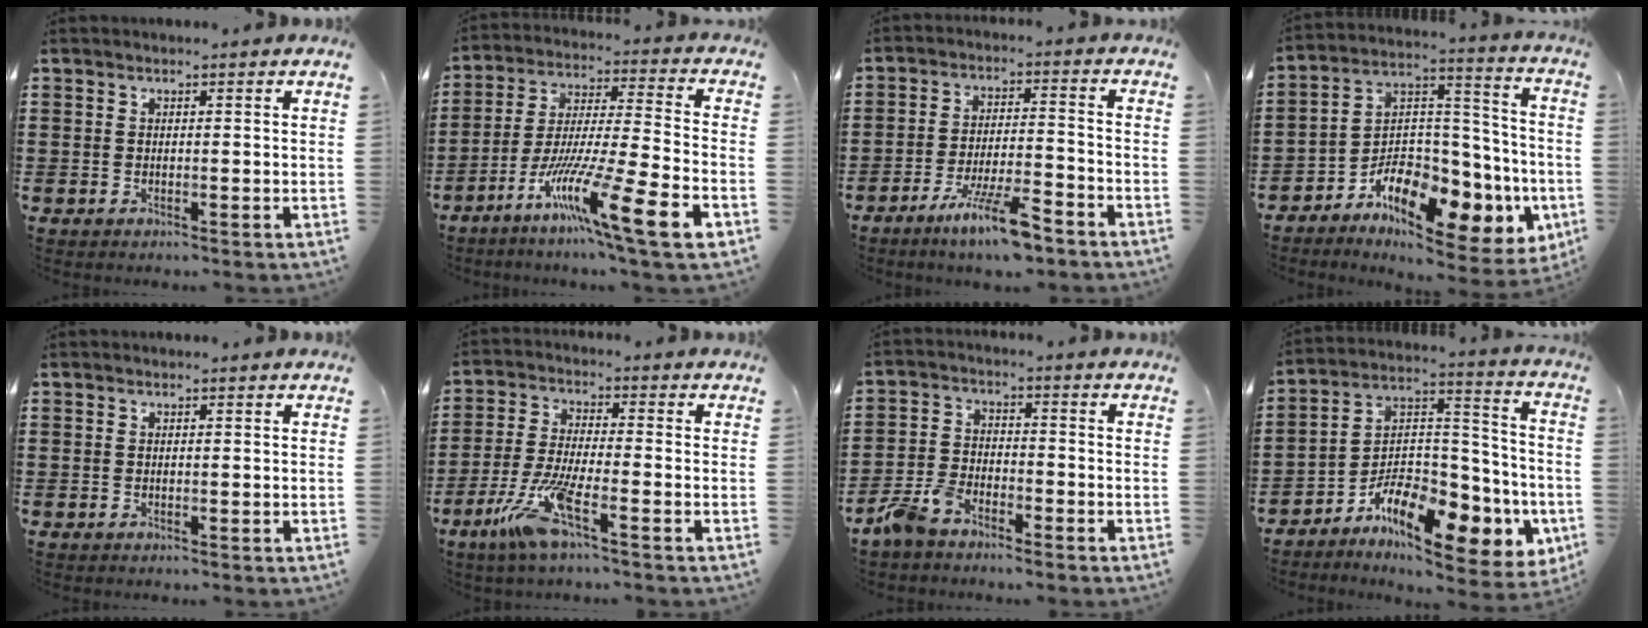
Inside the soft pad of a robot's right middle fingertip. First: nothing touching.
{"total": 14.0, "force": [-8.5, 0.2, 11.1], "torque": [-0.215, -0.012, -0.161]}
{"total": 8.3, "force": [-5.9, 1.2, 5.8], "torque": [-0.114, -0.004, -0.109]}
{"total": 9.3, "force": [-6.4, 4.8, 4.7], "torque": [-0.094, -0.003, -0.118]}
{"total": 0.0}
{"total": 9.0, "force": [-4.8, 1.6, 7.5], "torque": [-0.163, -0.010, -0.091]}
{"total": 5.1, "force": [-4.3, 1.6, 2.0], "torque": [-0.060, 0.006, -0.090]}
{"total": 11.1, "force": [-7.2, 4.5, 7.1], "torque": [-0.135, 0.002, -0.137]}